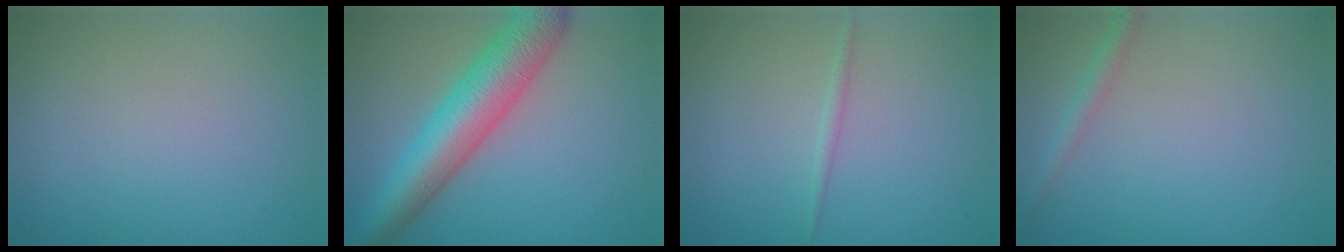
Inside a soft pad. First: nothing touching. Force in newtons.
{"total": 8.0, "press": 8.0, "slide": 0.4}
{"total": 0.7, "press": 0.7, "slide": 0.0}
{"total": 1.5, "press": 1.5, "slide": 0.1}